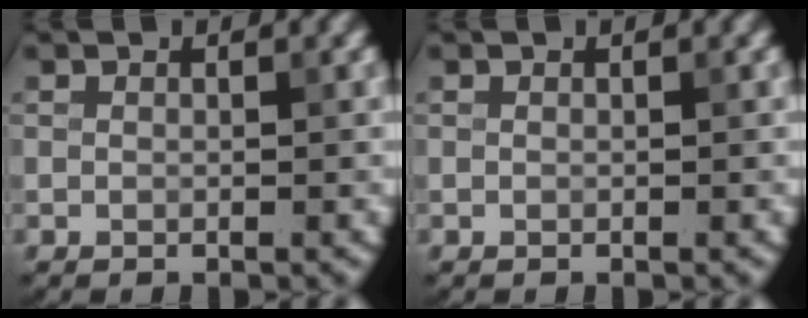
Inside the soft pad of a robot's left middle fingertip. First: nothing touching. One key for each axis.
{"total": 0.0}